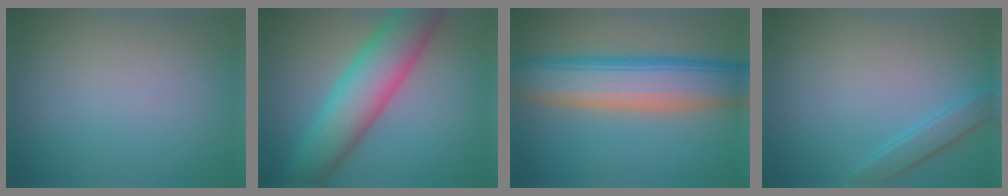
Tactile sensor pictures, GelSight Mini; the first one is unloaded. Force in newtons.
{"total": 8.1, "press": 8.1, "slide": 0.1}
{"total": 8.8, "press": 8.8, "slide": 0.3}
{"total": 1.9, "press": 1.9, "slide": 0.1}